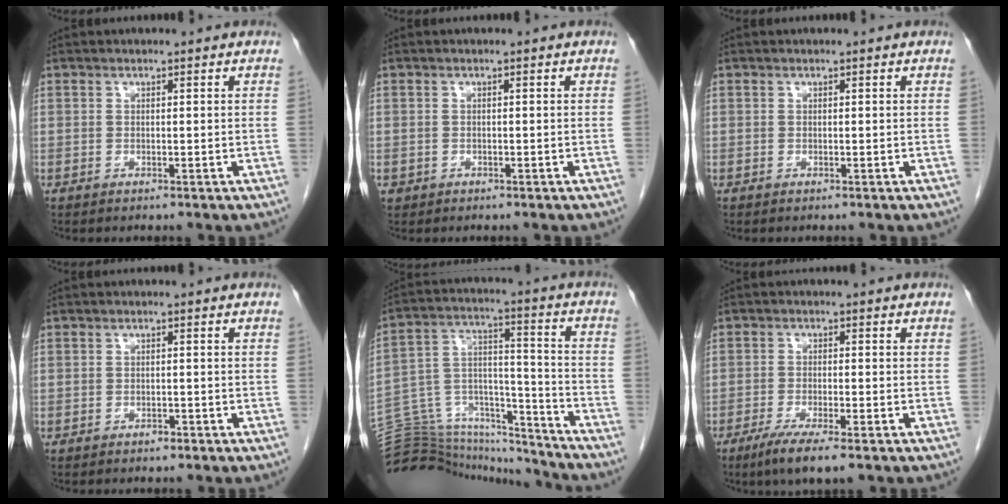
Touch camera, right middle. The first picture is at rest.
{"total": 0.8, "force": [-0.3, 0.7, 0.1], "torque": [-0.004, 0.005, -0.002]}
{"total": 0.0}
{"total": 0.7, "force": [-0.6, 0.3, 0.4], "torque": [-0.010, 0.000, -0.008]}
{"total": 23.8, "force": [-22.9, 4.4, 4.7], "torque": [-0.128, 0.031, -0.355]}
{"total": 6.4, "force": [-4.2, 0.5, 4.9], "torque": [-0.087, -0.018, -0.068]}